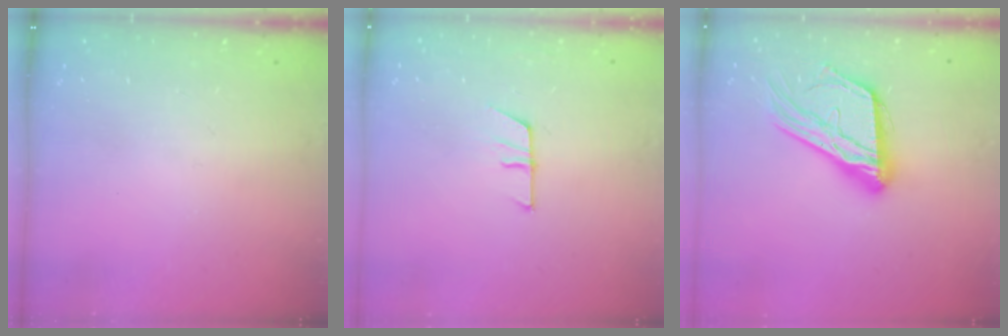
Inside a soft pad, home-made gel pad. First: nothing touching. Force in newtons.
{"total": 7.8, "press": 7.8, "slide": 0.4}
{"total": 17.9, "press": 17.8, "slide": 1.5}